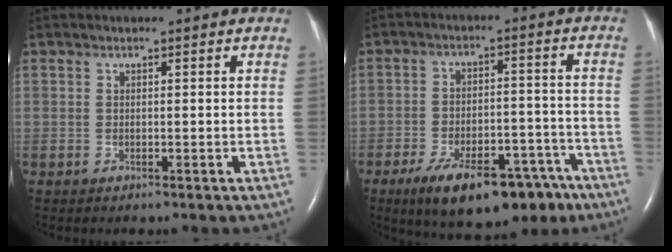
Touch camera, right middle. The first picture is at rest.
{"total": 16.6, "force": [-11.3, 6.7, 10.0], "torque": [-0.128, 0.015, -0.168]}